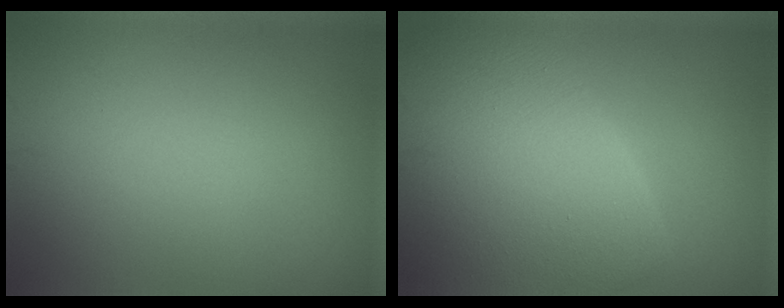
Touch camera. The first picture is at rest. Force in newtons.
{"total": 12.1, "press": 12.0, "slide": 1.0}